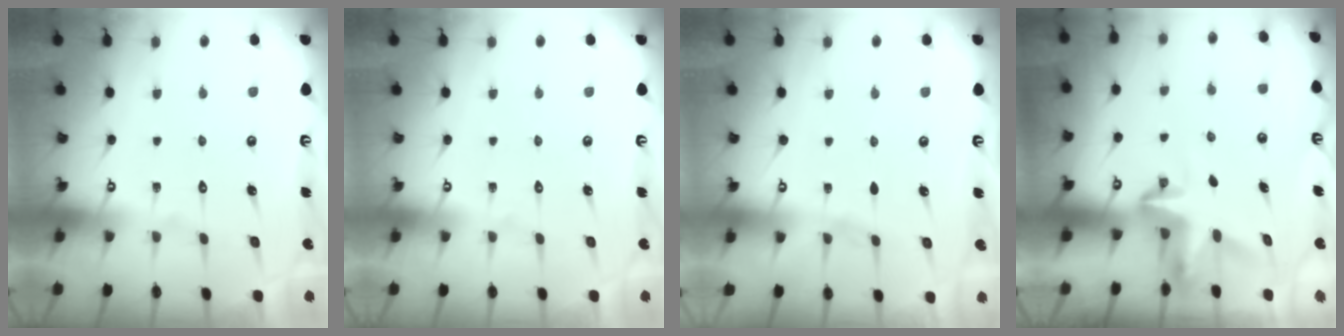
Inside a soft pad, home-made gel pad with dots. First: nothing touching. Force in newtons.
{"total": 0.0}
{"total": 2.9, "press": 2.9, "slide": 0.4}
{"total": 3.7, "press": 3.7, "slide": 0.3}